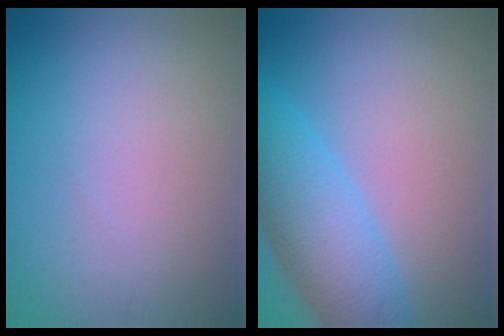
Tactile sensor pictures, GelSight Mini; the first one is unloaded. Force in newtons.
{"total": 6.6, "press": 6.6, "slide": 0.1}